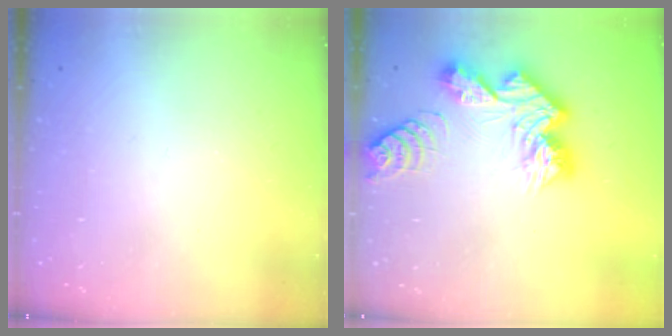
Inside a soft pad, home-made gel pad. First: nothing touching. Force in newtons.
{"total": 13.8, "press": 13.7, "slide": 1.2}